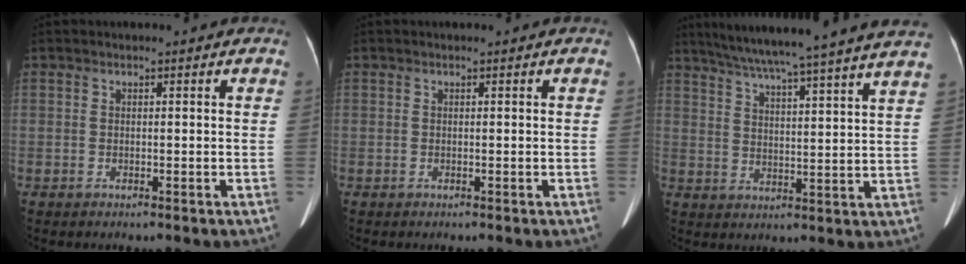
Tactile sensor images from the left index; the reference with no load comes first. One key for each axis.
{"total": 0.0}
{"total": 24.2, "fx": 21.3, "fy": -1.3, "fz": 11.4, "tx": -0.188, "ty": -0.016, "tz": 0.282}